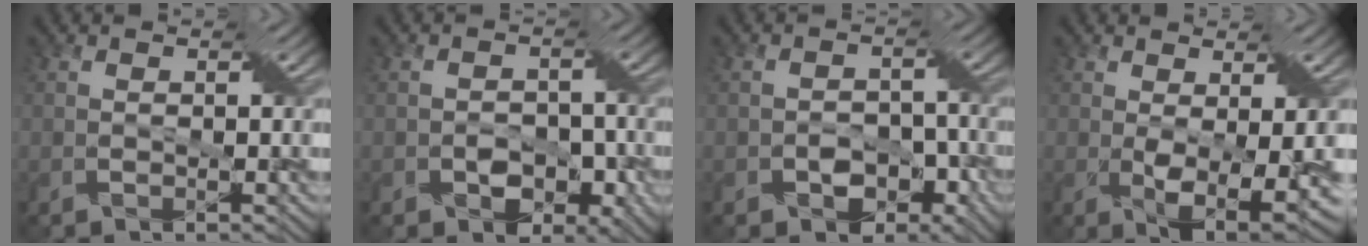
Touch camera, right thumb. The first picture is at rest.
{"total": 4.0, "force": [-1.7, 3.1, 1.8], "torque": [-0.017, 0.002, -0.028]}
{"total": 5.8, "force": [-3.2, 4.1, 2.6], "torque": [-0.032, -0.005, -0.050]}
{"total": 5.5, "force": [0.3, 1.9, 5.2], "torque": [-0.093, -0.015, 0.016]}